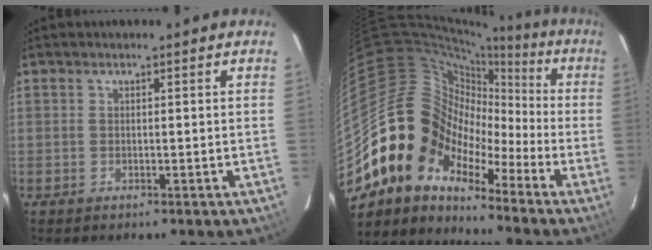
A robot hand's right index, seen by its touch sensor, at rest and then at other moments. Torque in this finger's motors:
{"motor_torque": [0.66, -0.77, 0.65, -0.03]}